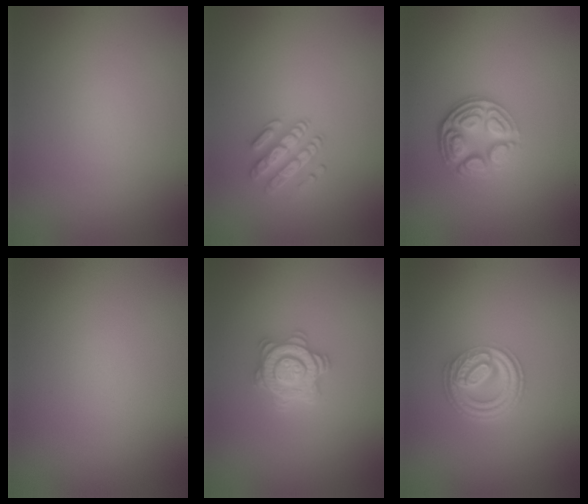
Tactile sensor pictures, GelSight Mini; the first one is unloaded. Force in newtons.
{"total": 2.4, "press": 2.3, "slide": 0.6}
{"total": 4.6, "press": 3.3, "slide": 3.2}
{"total": 0.0}
{"total": 3.6, "press": 3.3, "slide": 1.4}
{"total": 4.8, "press": 3.4, "slide": 3.3}